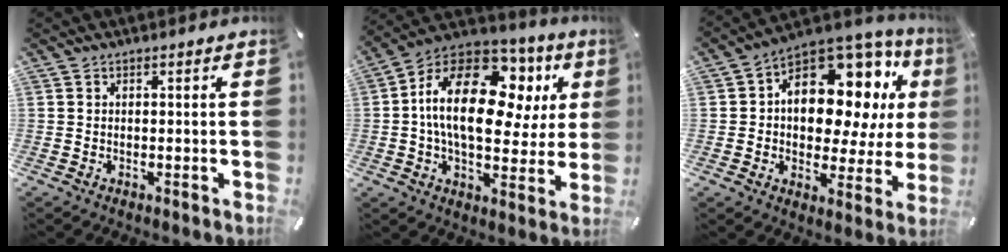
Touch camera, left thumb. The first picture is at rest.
{"total": 22.3, "force": [5.9, 12.6, 17.5], "torque": [-0.316, -0.022, 0.096]}
{"total": 15.6, "force": [4.9, 10.6, 10.4], "torque": [-0.146, -0.046, 0.086]}